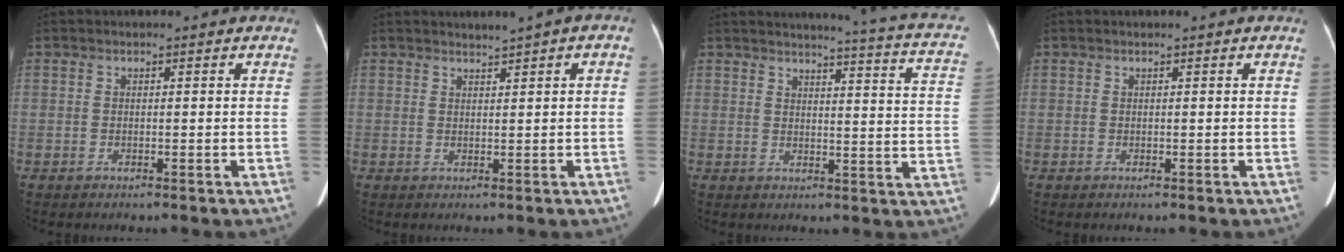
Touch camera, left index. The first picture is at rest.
{"total": 2.0, "force": [1.2, 0.2, 1.6], "torque": [-0.025, 0.012, 0.020]}
{"total": 15.1, "force": [12.6, 0.2, 8.3], "torque": [-0.109, -0.057, 0.121]}
{"total": 0.0}